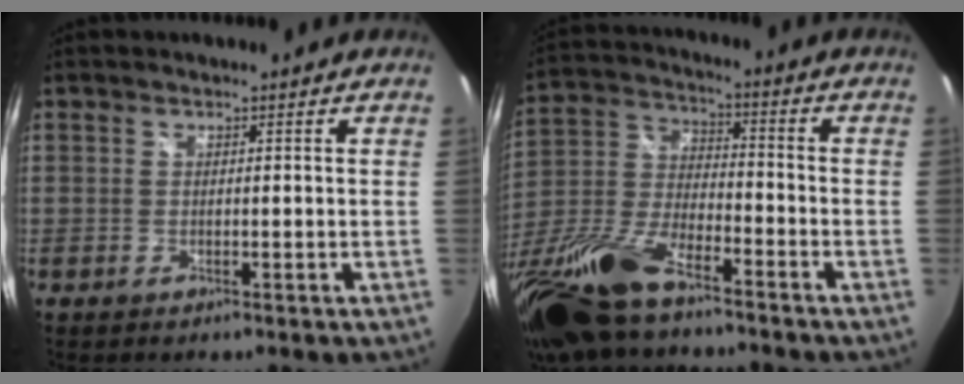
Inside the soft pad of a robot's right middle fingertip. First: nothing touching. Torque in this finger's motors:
{"motor_torque": [1.10, -1.04, 0.27, 0.21]}